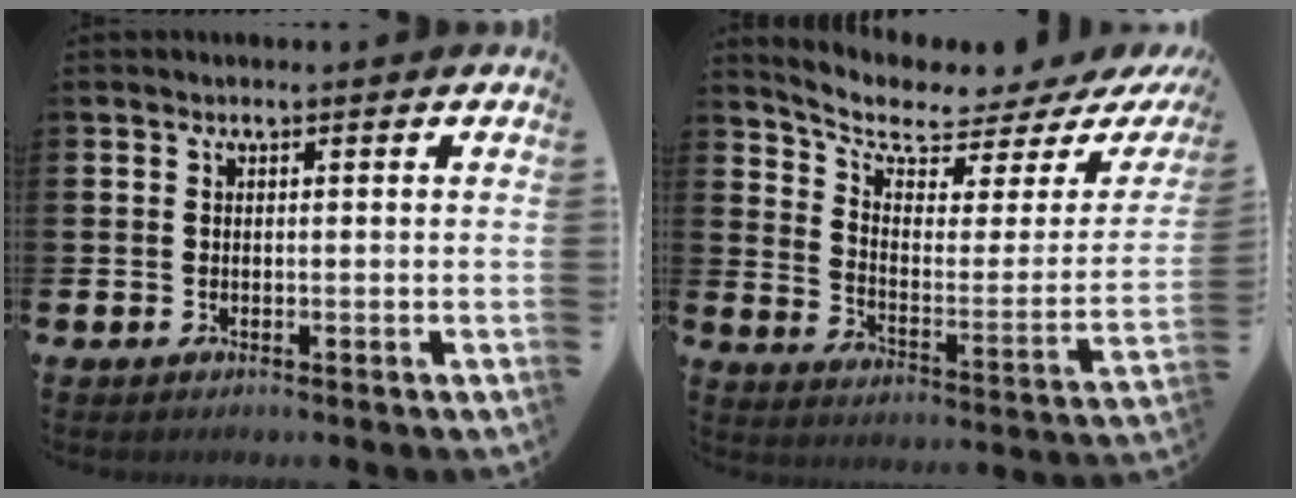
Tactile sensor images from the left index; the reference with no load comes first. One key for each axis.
{"total": 5.8, "fx": 5.0, "fy": 1.6, "fz": 2.5, "tx": -0.074, "ty": -0.047, "tz": 0.078}